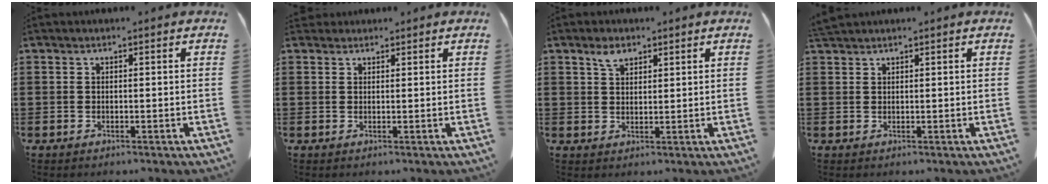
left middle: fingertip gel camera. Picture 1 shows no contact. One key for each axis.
{"total": 1.4, "fx": 1.2, "fy": 0.6, "fz": 0.1, "tx": -0.006, "ty": 0.001, "tz": 0.026}
{"total": 2.8, "fx": 2.0, "fy": 1.5, "fz": 1.3, "tx": -0.023, "ty": -0.004, "tz": 0.037}
{"total": 1.4, "fx": 1.3, "fy": 0.0, "fz": 0.4, "tx": -0.012, "ty": -0.002, "tz": 0.027}